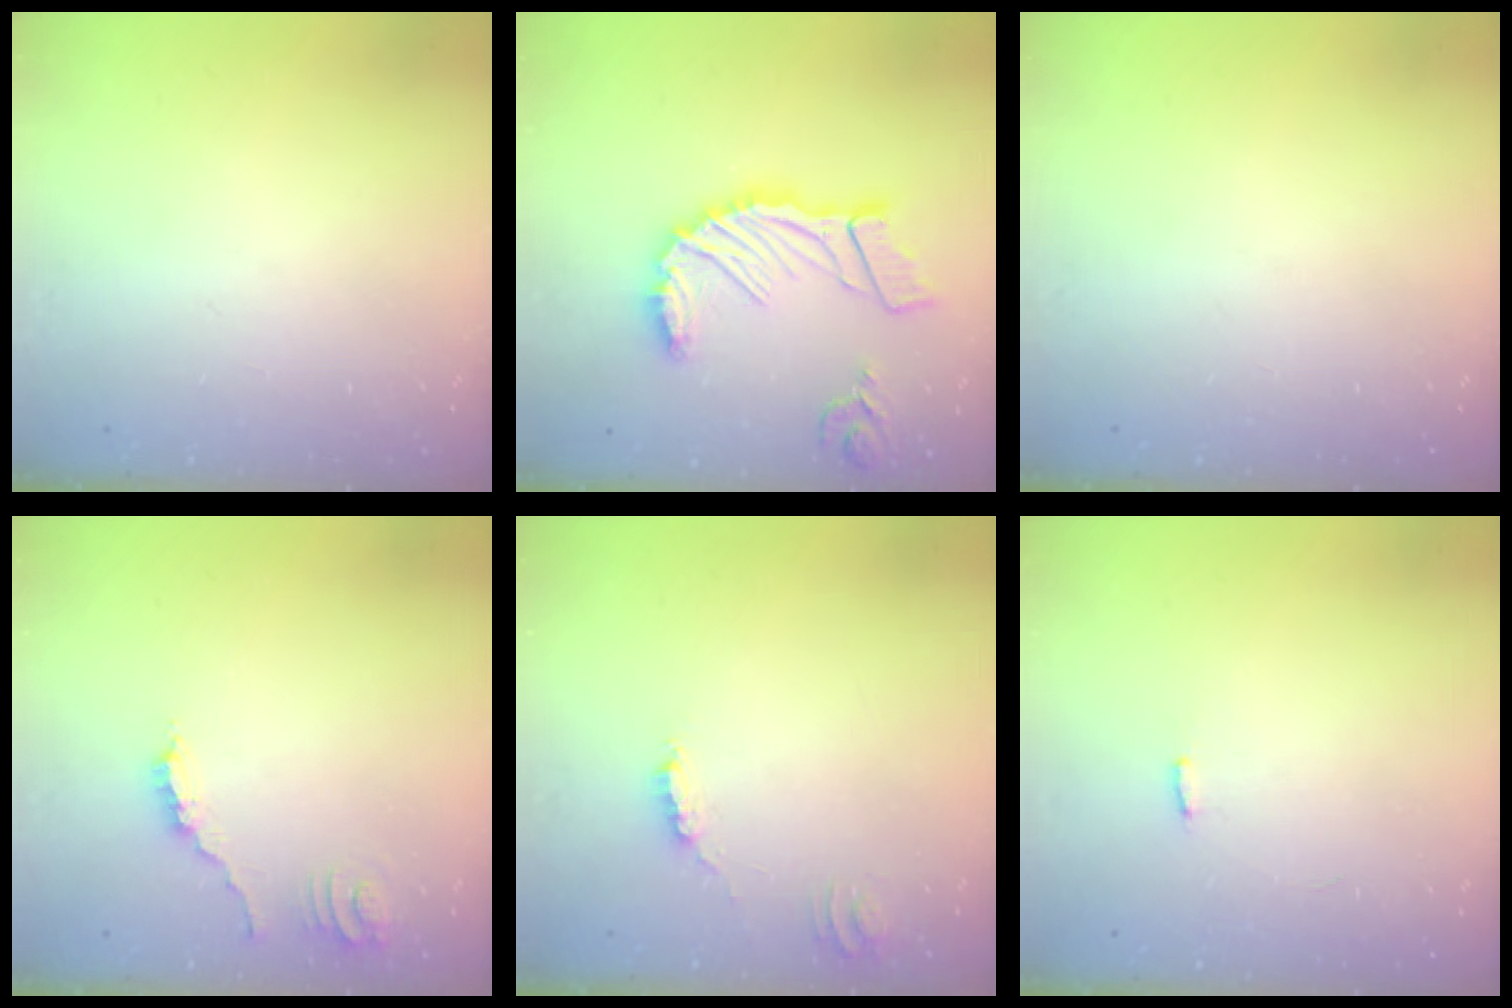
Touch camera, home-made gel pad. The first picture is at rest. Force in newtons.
{"total": 17.6, "press": 17.4, "slide": 2.2}
{"total": 0.0}
{"total": 2.0, "press": 2.0, "slide": 0.3}
{"total": 2.7, "press": 2.7, "slide": 0.2}
{"total": 3.4, "press": 3.4, "slide": 0.4}